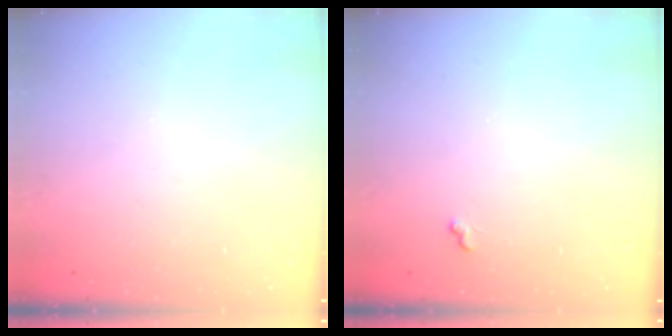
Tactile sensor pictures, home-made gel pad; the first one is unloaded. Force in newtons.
{"total": 4.2, "press": 4.1, "slide": 0.6}